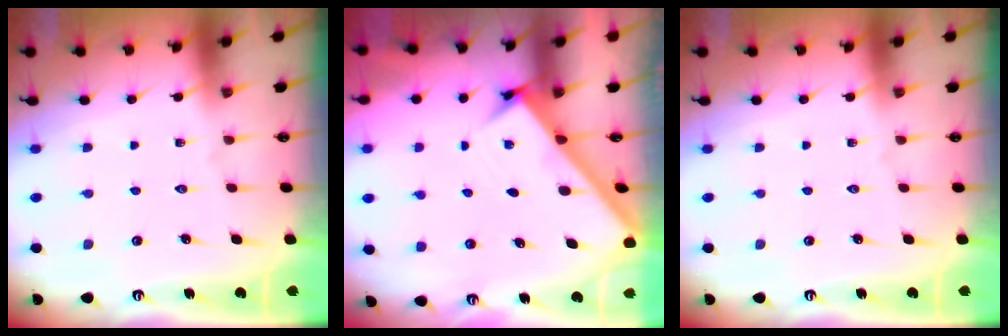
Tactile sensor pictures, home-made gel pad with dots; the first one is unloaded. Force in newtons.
{"total": 2.9, "press": 2.9, "slide": 0.4}
{"total": 0.0}